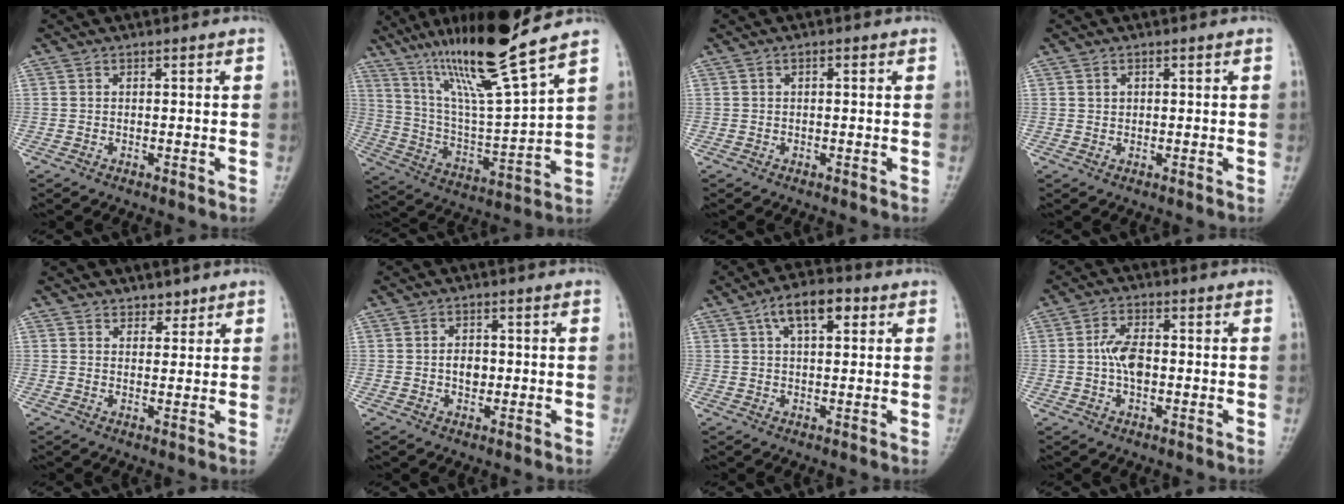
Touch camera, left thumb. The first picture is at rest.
{"total": 19.0, "force": [13.8, 0.4, 13.1], "torque": [-0.216, -0.066, 0.254]}
{"total": 0.9, "force": [0.3, 0.5, 0.7], "torque": [-0.010, 0.002, 0.002]}
{"total": 1.1, "force": [0.4, 0.9, 0.6], "torque": [-0.003, 0.000, 0.008]}
{"total": 2.6, "force": [2.1, 1.5, 0.5], "torque": [0.013, -0.013, 0.027]}
{"total": 3.0, "force": [-0.1, 2.2, 2.0], "torque": [-0.019, 0.002, -0.003]}
{"total": 8.0, "force": [3.3, 3.9, 6.2], "torque": [-0.092, 0.010, 0.046]}
{"total": 5.5, "force": [-0.2, 3.1, 4.5], "torque": [-0.082, 0.009, -0.009]}